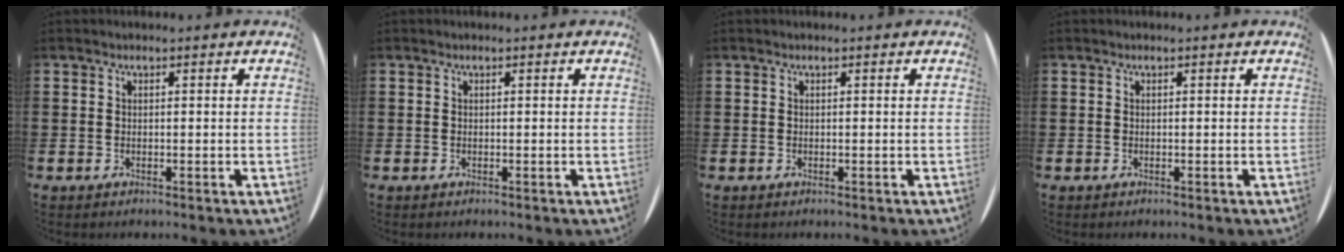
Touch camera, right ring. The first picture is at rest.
{"total": 0.0}
{"total": 0.0}
{"total": 0.0}